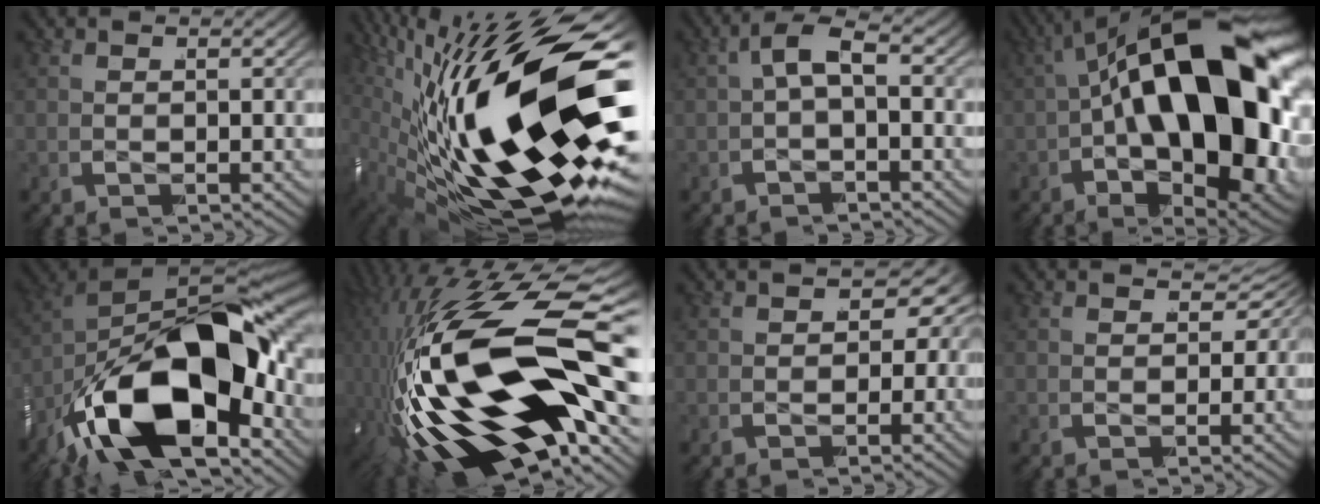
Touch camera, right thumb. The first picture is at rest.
{"total": 25.9, "force": [-2.4, 12.1, 22.8], "torque": [-0.406, -0.023, -0.003]}
{"total": 4.1, "force": [-0.3, 2.1, 3.5], "torque": [-0.065, 0.014, -0.017]}
{"total": 28.7, "force": [-1.5, 14.8, 24.5], "torque": [-0.397, -0.028, -0.001]}
{"total": 22.8, "force": [-3.9, 13.1, 18.2], "torque": [-0.362, -0.046, -0.042]}
{"total": 22.3, "force": [-4.6, 10.2, 19.3], "torque": [-0.400, -0.028, -0.051]}
{"total": 5.7, "force": [0.3, 3.5, 4.5], "torque": [-0.057, -0.010, 0.008]}
{"total": 2.9, "force": [0.6, 1.8, 2.2], "torque": [-0.033, -0.008, 0.014]}